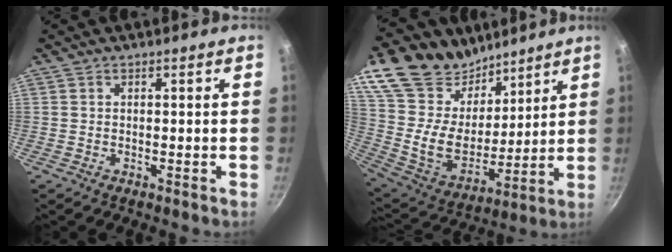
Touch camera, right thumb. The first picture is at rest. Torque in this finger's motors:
{"motor_torque": [-1.27, 1.79, 0.47, -0.11, 0.16]}